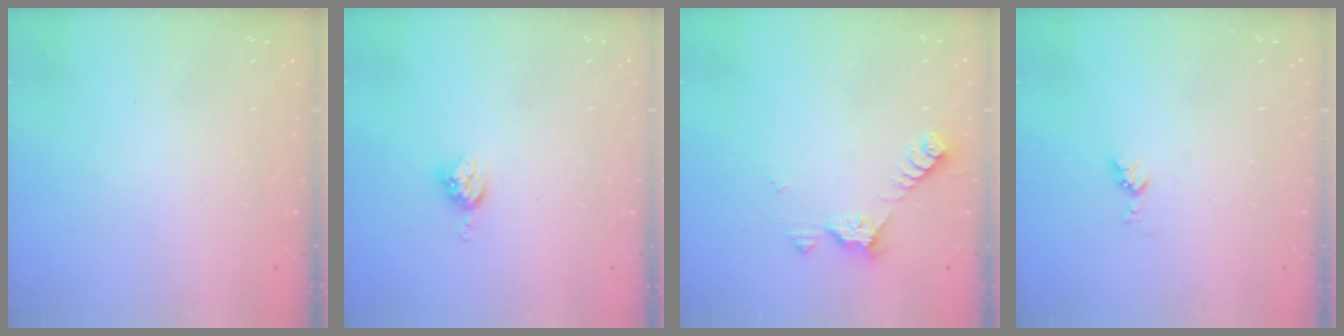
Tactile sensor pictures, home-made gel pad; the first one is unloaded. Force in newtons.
{"total": 5.8, "press": 5.8, "slide": 0.3}
{"total": 6.7, "press": 6.7, "slide": 0.4}
{"total": 3.9, "press": 3.9, "slide": 0.5}